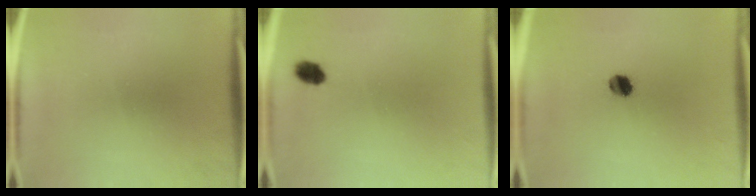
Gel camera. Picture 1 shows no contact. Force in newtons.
{"total": 2.9}
{"total": 3.9}